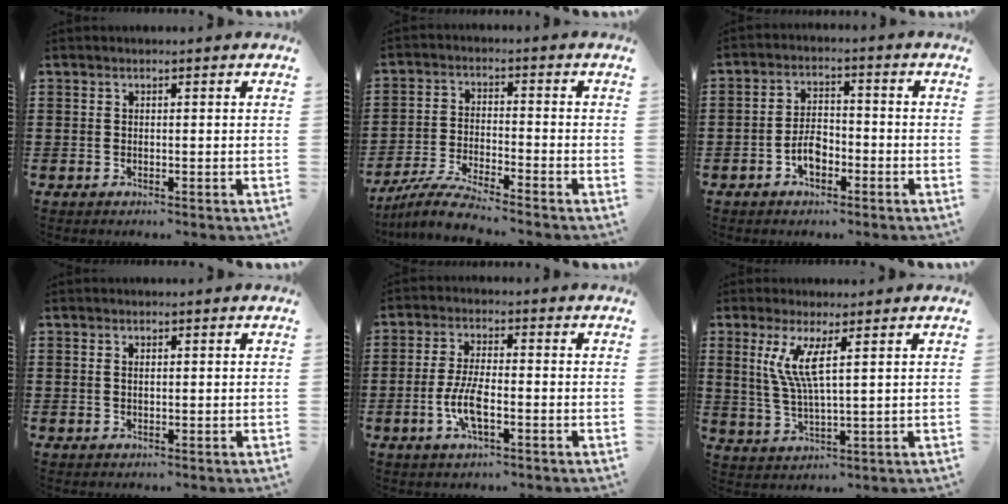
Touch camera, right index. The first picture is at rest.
{"total": 5.2, "force": [-5.0, -0.3, 1.6], "torque": [-0.048, -0.015, -0.101]}
{"total": 4.1, "force": [-1.9, 2.3, 2.9], "torque": [-0.063, 0.002, -0.039]}
{"total": 0.9, "force": [0.2, 0.4, 0.8], "torque": [-0.016, 0.004, 0.003]}
{"total": 5.9, "force": [-1.7, 1.7, 5.4], "torque": [-0.122, -0.007, -0.038]}
{"total": 6.4, "force": [2.3, 0.7, 5.9], "torque": [-0.129, -0.006, 0.037]}